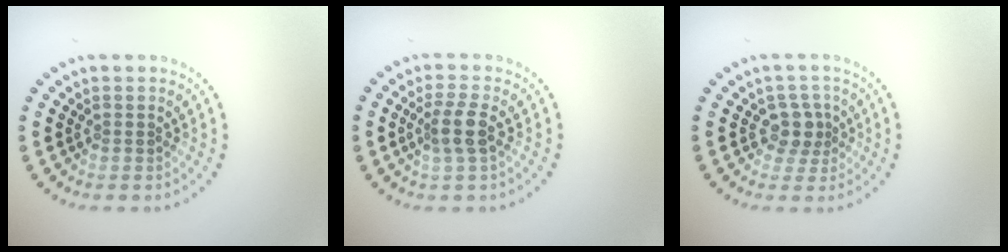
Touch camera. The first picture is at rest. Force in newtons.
{"total": 2.3, "press": 2.1, "slide": 1.1}
{"total": 2.2, "press": 1.8, "slide": 1.3}